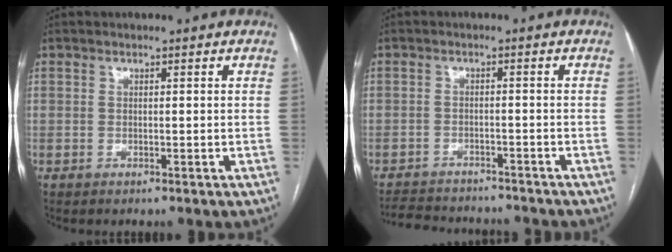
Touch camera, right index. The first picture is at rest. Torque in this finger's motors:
{"motor_torque": [-1.07, 0.21, -1.05, -0.21]}